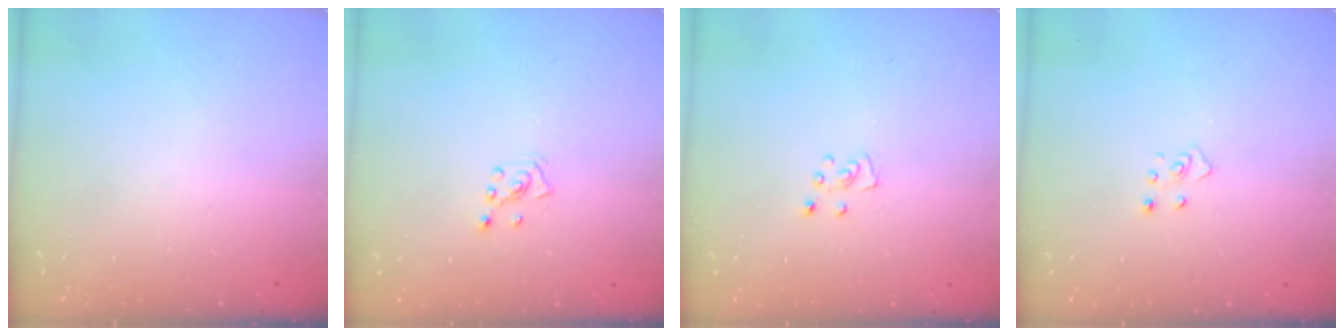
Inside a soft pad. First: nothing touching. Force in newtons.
{"total": 2.8, "press": 2.8, "slide": 0.2}
{"total": 3.9, "press": 3.9, "slide": 0.2}
{"total": 3.3, "press": 3.3, "slide": 0.3}